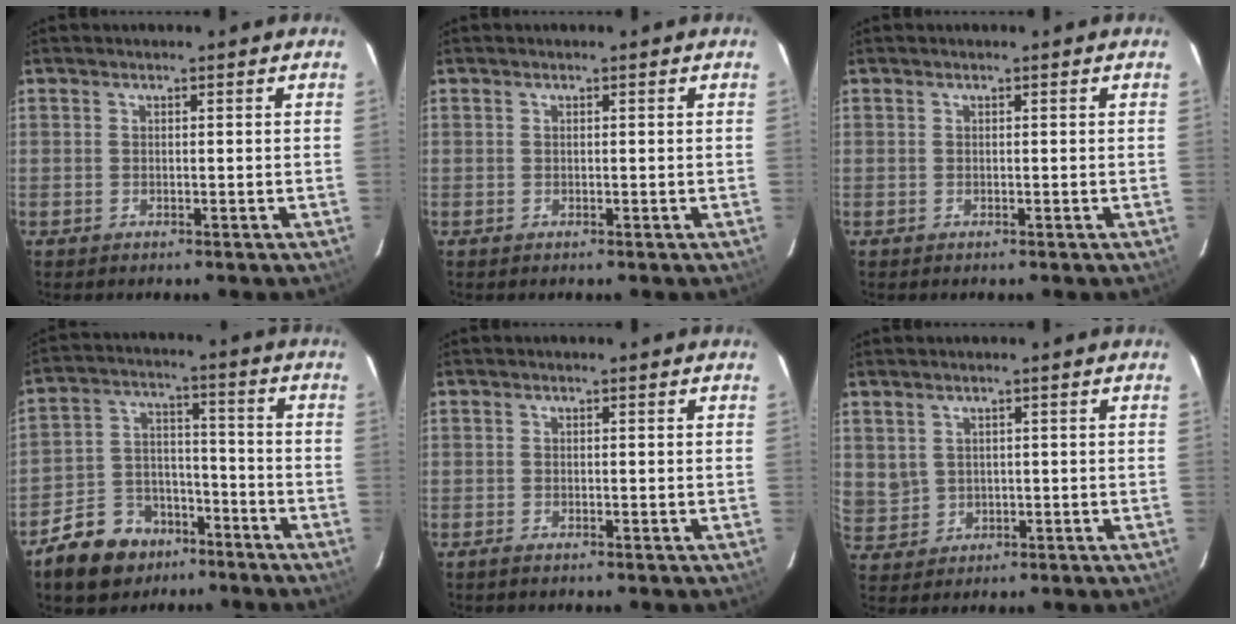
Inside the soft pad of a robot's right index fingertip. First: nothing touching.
{"total": 0.0}
{"total": 0.0}
{"total": 12.9, "force": [-9.0, 8.1, 4.5], "torque": [-0.106, 0.033, -0.133]}
{"total": 0.9, "force": [-0.9, 0.1, 0.3], "torque": [-0.006, -0.001, -0.016]}
{"total": 4.6, "force": [1.5, 4.1, 1.4], "torque": [-0.028, 0.004, 0.047]}